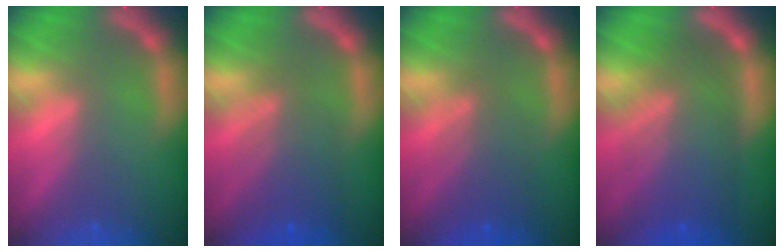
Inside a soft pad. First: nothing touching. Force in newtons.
{"total": 5.5}
{"total": 4.6}
{"total": 9.1}